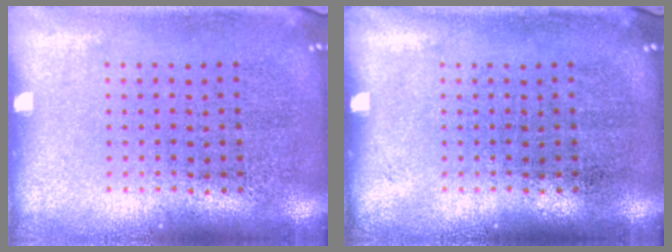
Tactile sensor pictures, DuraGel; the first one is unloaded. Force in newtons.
{"total": 0.0}